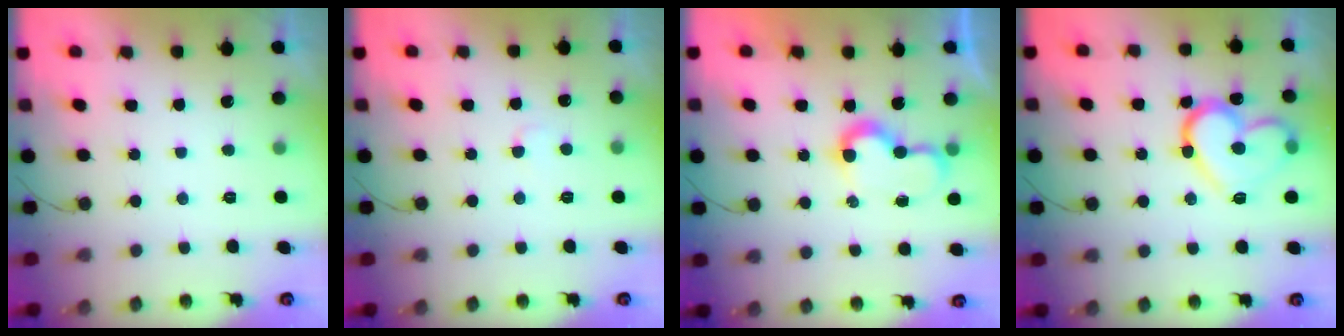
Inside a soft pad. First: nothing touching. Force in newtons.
{"total": 2.9, "press": 2.9, "slide": 0.2}
{"total": 7.2, "press": 7.2, "slide": 0.4}
{"total": 15.5, "press": 15.4, "slide": 1.6}